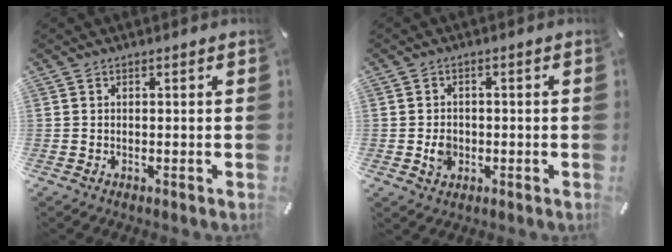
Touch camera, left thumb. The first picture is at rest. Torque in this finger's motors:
{"motor_torque": [0.50, 1.12, 0.26, 0.15, 0.00]}